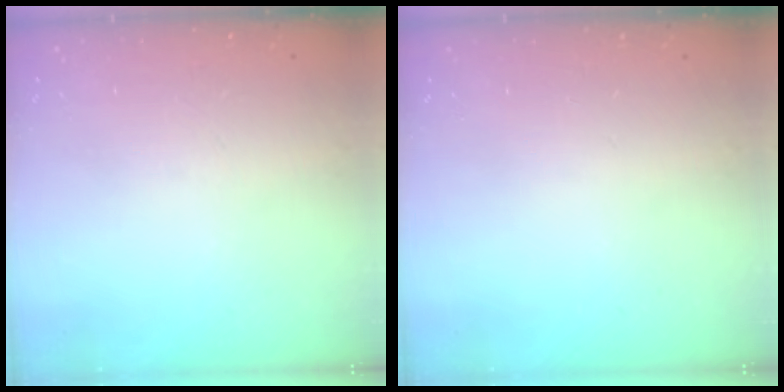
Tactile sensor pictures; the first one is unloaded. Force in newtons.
{"total": 0.0}